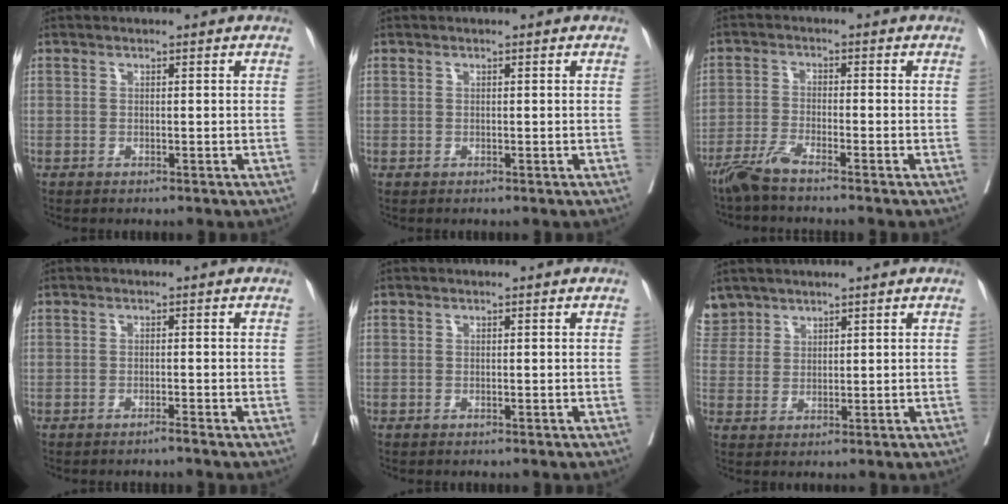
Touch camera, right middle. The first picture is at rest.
{"total": 0.0}
{"total": 4.2, "force": [-3.6, -0.3, 2.1], "torque": [-0.047, -0.013, -0.077]}
{"total": 0.9, "force": [-0.7, -0.3, 0.4], "torque": [-0.005, 0.001, -0.014]}
{"total": 0.0}
{"total": 4.1, "force": [3.5, 2.2, -0.3], "torque": [0.012, 0.008, 0.073]}